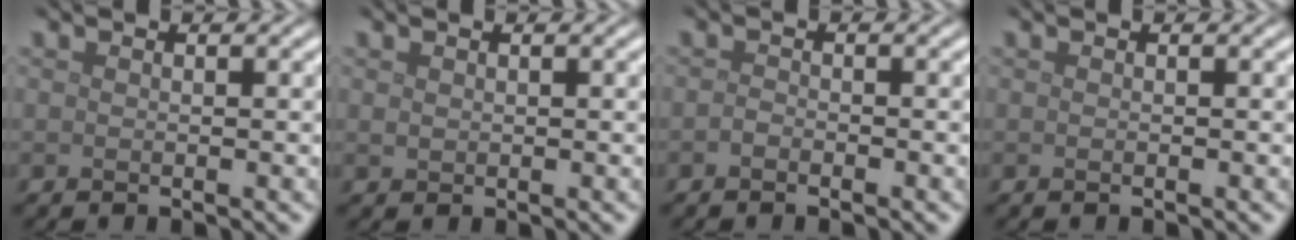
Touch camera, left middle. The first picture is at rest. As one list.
[{"total": 0.5, "force": [0.3, 0.4, 0.2], "torque": [-0.004, -0.003, 0.009]}, {"total": 0.7, "force": [-0.5, 0.3, 0.4], "torque": [-0.008, -0.001, -0.011]}, {"total": 0.0}]